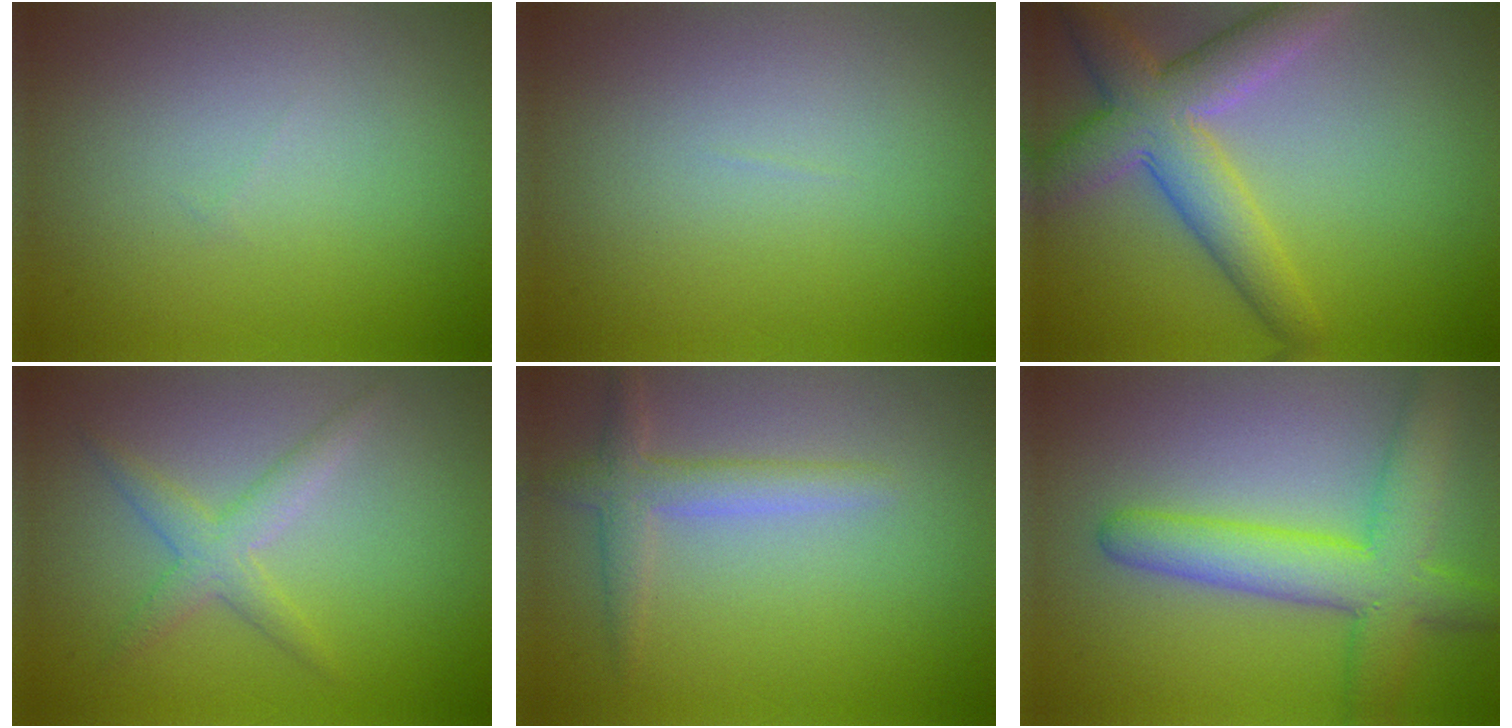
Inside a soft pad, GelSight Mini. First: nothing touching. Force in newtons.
{"total": 0.0}
{"total": 6.2, "press": 6.2, "slide": 0.4}
{"total": 2.5, "press": 2.5, "slide": 0.1}
{"total": 2.4, "press": 2.4, "slide": 0.1}
{"total": 6.4, "press": 6.4, "slide": 0.2}